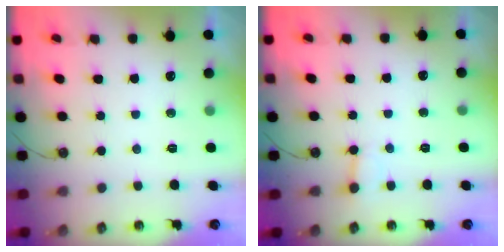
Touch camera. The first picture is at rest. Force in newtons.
{"total": 2.1, "press": 2.1, "slide": 0.1}